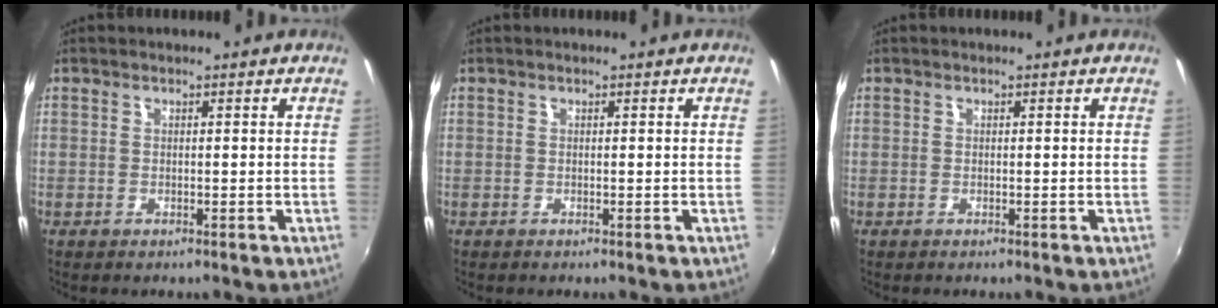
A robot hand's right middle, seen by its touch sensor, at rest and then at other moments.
{"total": 0.0}
{"total": 0.0}